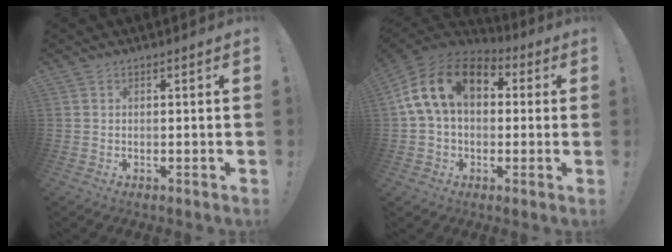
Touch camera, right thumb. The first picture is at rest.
{"total": 17.4, "force": [4.8, 11.3, 12.4], "torque": [-0.211, 0.008, 0.084]}